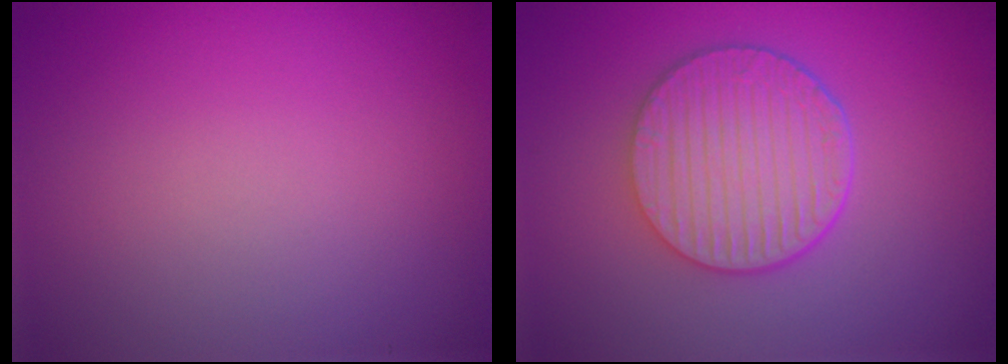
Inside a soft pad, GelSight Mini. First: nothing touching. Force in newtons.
{"total": 6.3, "press": 4.7, "slide": 4.1}